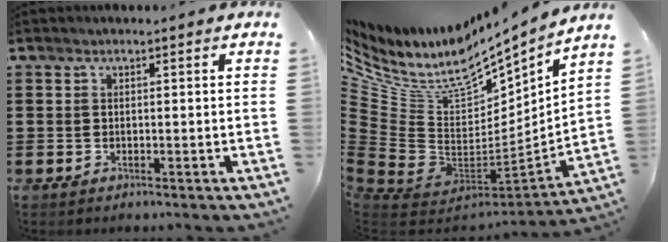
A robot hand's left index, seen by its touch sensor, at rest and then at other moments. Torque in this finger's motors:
{"motor_torque": [0.59, -0.08, -0.04, 0.11]}